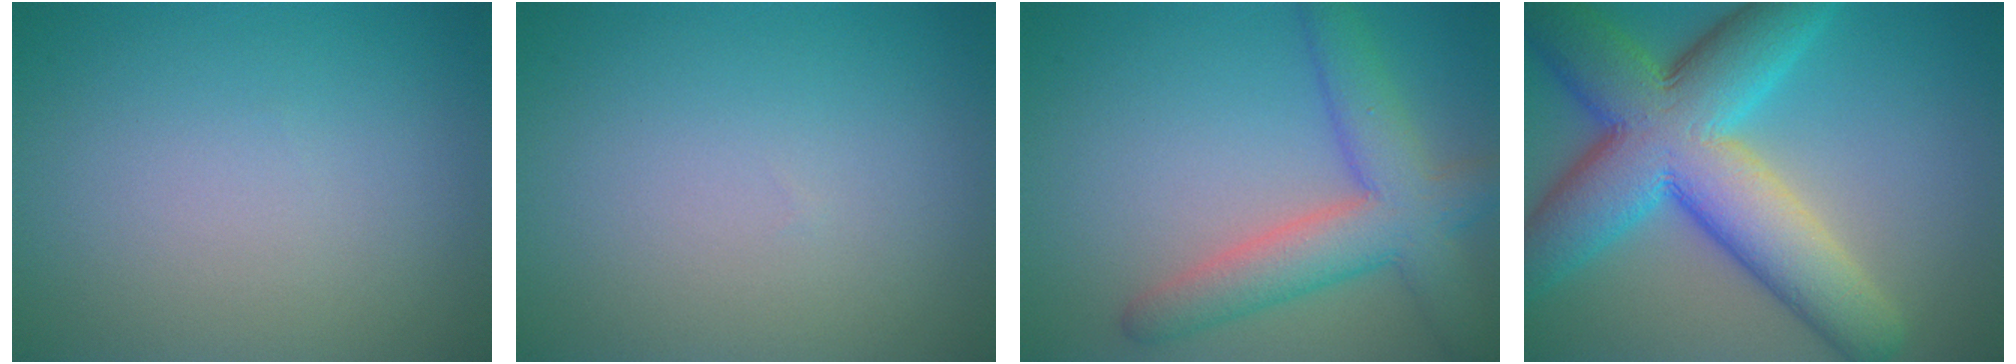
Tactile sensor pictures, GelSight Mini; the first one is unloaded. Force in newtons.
{"total": 0.0}
{"total": 6.3, "press": 6.3, "slide": 0.3}
{"total": 12.8, "press": 12.8, "slide": 0.3}